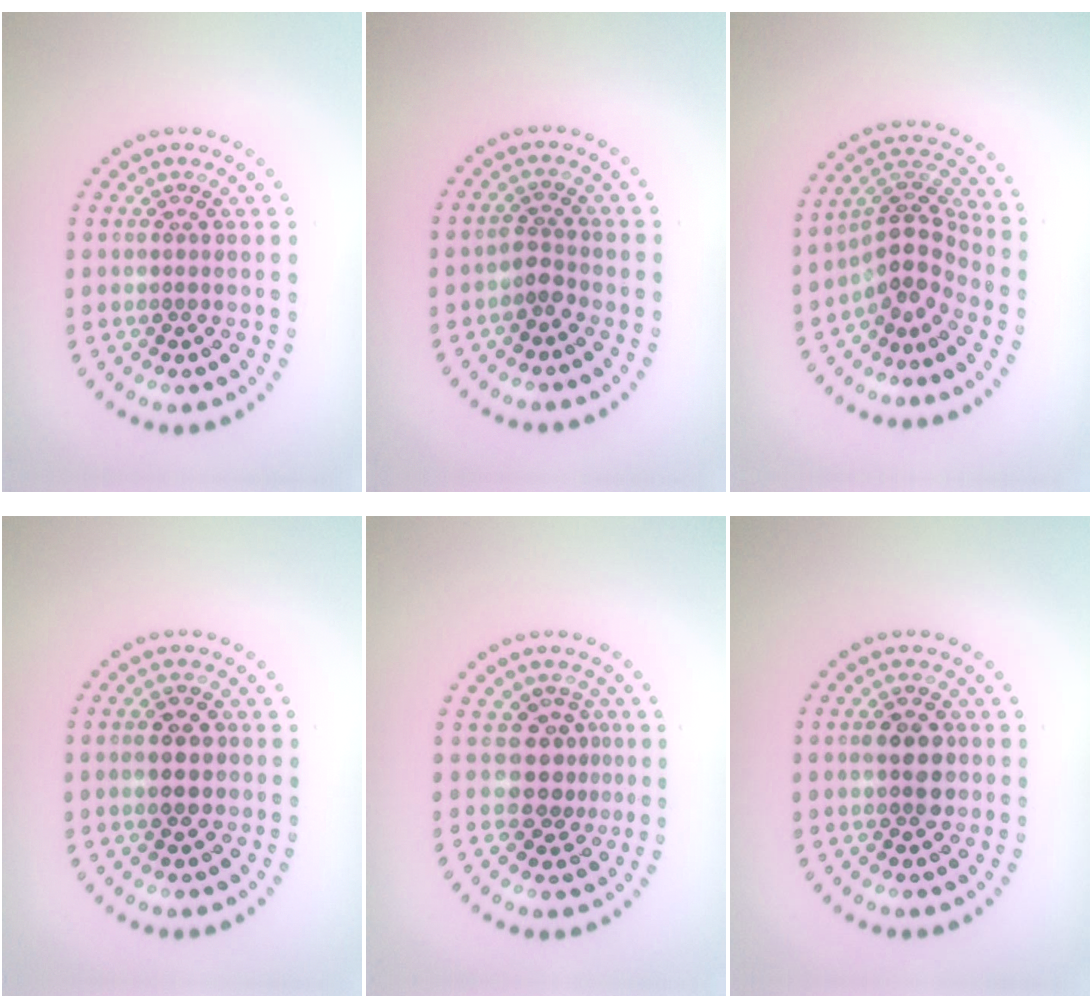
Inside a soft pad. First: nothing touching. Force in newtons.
{"total": 1.5, "press": 1.1, "slide": 1.0}
{"total": 4.0, "press": 2.8, "slide": 2.8}
{"total": 2.5, "press": 2.5, "slide": 0.1}
{"total": 3.0, "press": 2.5, "slide": 1.7}
{"total": 3.2, "press": 3.2, "slide": 0.2}